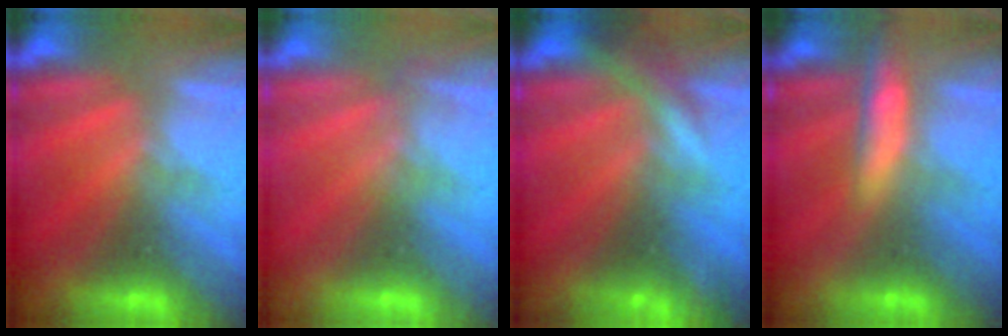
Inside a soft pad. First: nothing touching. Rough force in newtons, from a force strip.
{"total": 2.2}
{"total": 7.8}
{"total": 9.5}